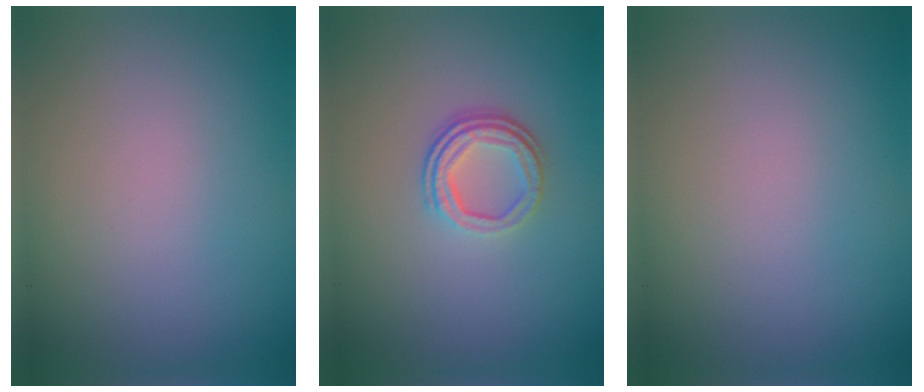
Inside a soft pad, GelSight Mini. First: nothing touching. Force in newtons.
{"total": 3.3, "press": 2.4, "slide": 2.3}
{"total": 0.0}